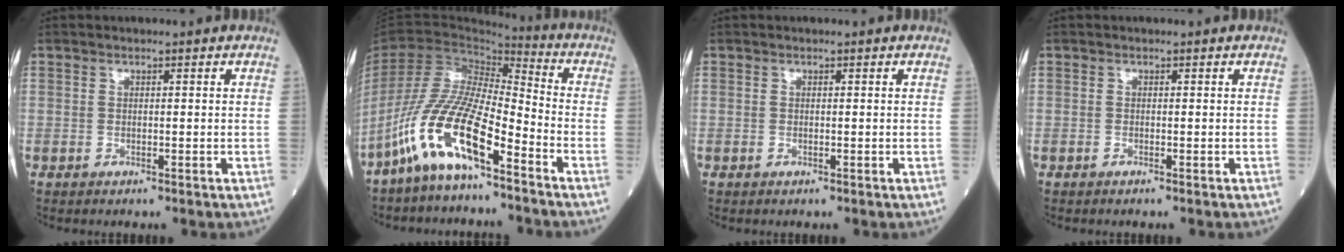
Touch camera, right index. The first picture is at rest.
{"total": 13.9, "force": [-8.7, 2.5, 10.6], "torque": [-0.223, -0.006, -0.169]}
{"total": 0.0}
{"total": 0.0}